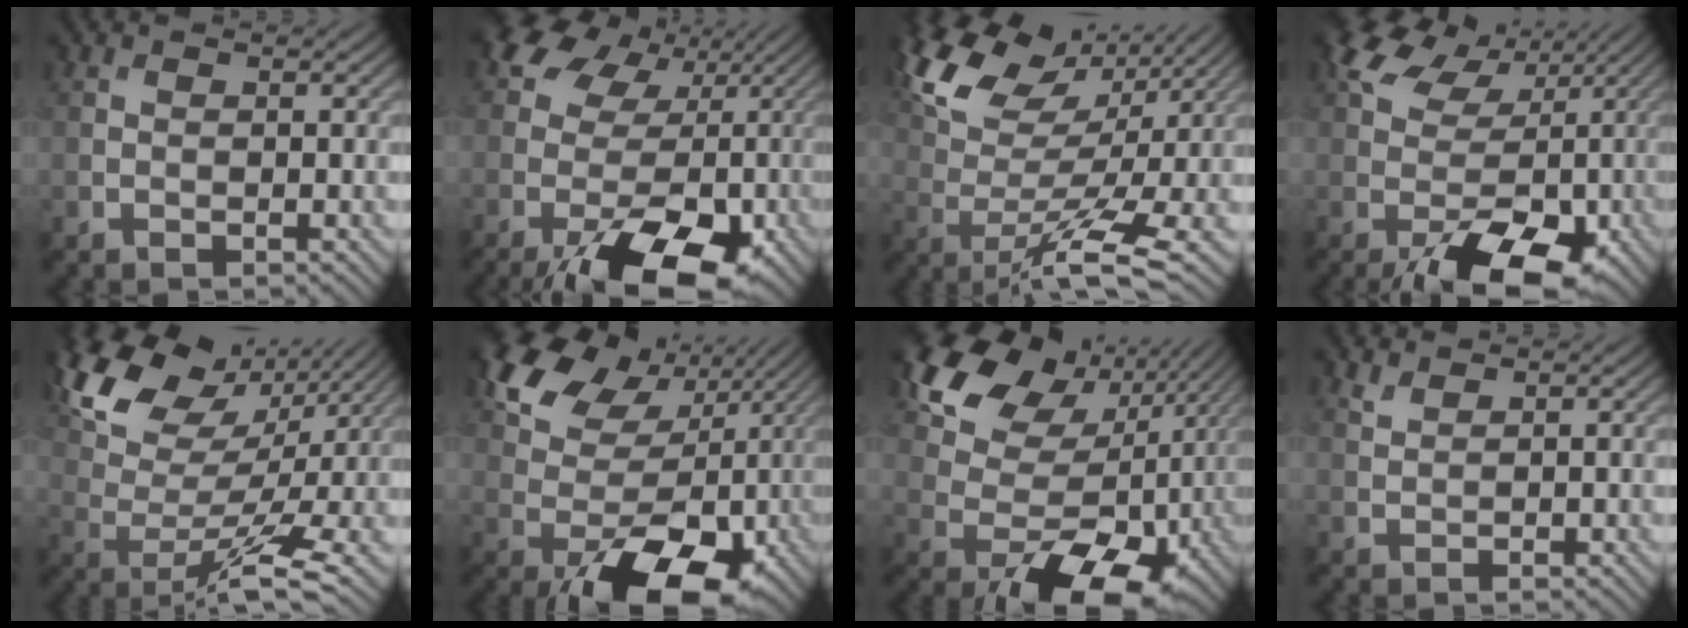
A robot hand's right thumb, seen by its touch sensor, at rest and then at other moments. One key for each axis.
{"total": 16.8, "fx": -3.6, "fy": 11.1, "fz": 12.1, "tx": -0.204, "ty": -0.021, "tz": -0.031}
{"total": 12.4, "fx": 5.5, "fy": 5.3, "fz": 9.8, "tx": -0.195, "ty": 0.001, "tz": 0.107}
{"total": 13.0, "fx": -1.9, "fy": 8.2, "fz": 9.9, "tx": -0.168, "ty": -0.017, "tz": -0.006}
{"total": 13.3, "fx": 6.8, "fy": 6.7, "fz": 9.3, "tx": -0.192, "ty": 0.014, "tz": 0.129}
{"total": 16.5, "fx": 0.1, "fy": 11.2, "fz": 12.1, "tx": -0.189, "ty": -0.004, "tz": 0.040}
{"total": 17.5, "fx": 2.7, "fy": 12.2, "fz": 12.2, "tx": -0.183, "ty": 0.005, "tz": 0.076}
{"total": 1.2, "fx": 1.1, "fy": 0.3, "fz": 0.0, "tx": -0.004, "ty": 0.000, "tz": 0.030}